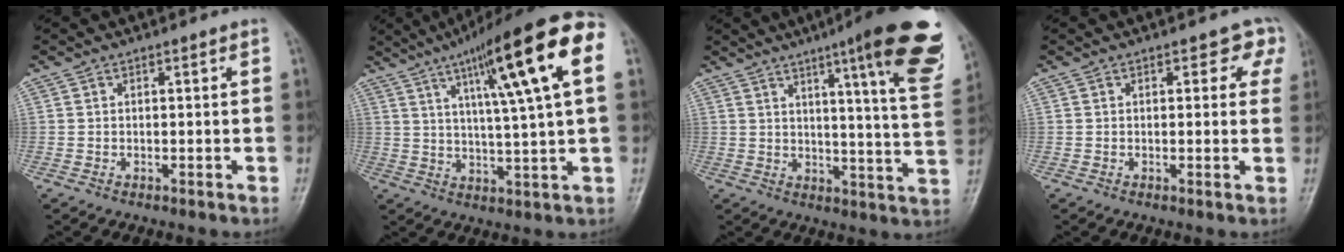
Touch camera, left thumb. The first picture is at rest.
{"total": 19.4, "force": [7.3, 2.3, 17.8], "torque": [-0.261, 0.001, 0.107]}
{"total": 20.3, "force": [11.4, 2.4, 16.7], "torque": [-0.197, -0.047, 0.138]}
{"total": 3.7, "force": [1.8, 2.3, 2.2], "torque": [0.012, -0.001, 0.010]}